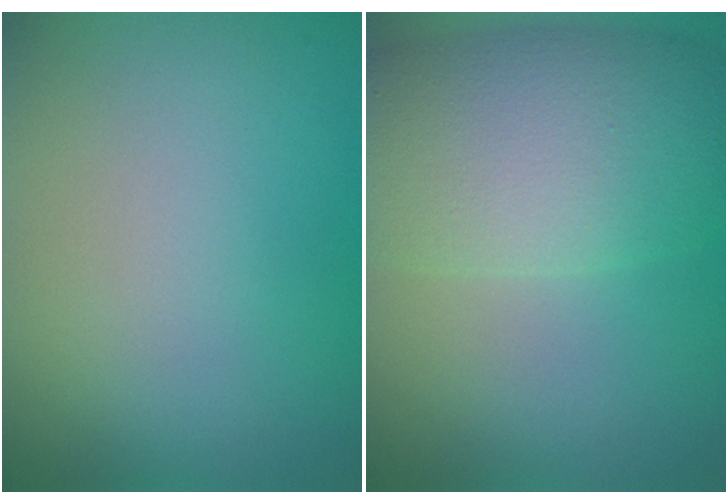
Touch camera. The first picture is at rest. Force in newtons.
{"total": 9.9, "press": 9.9, "slide": 0.1}